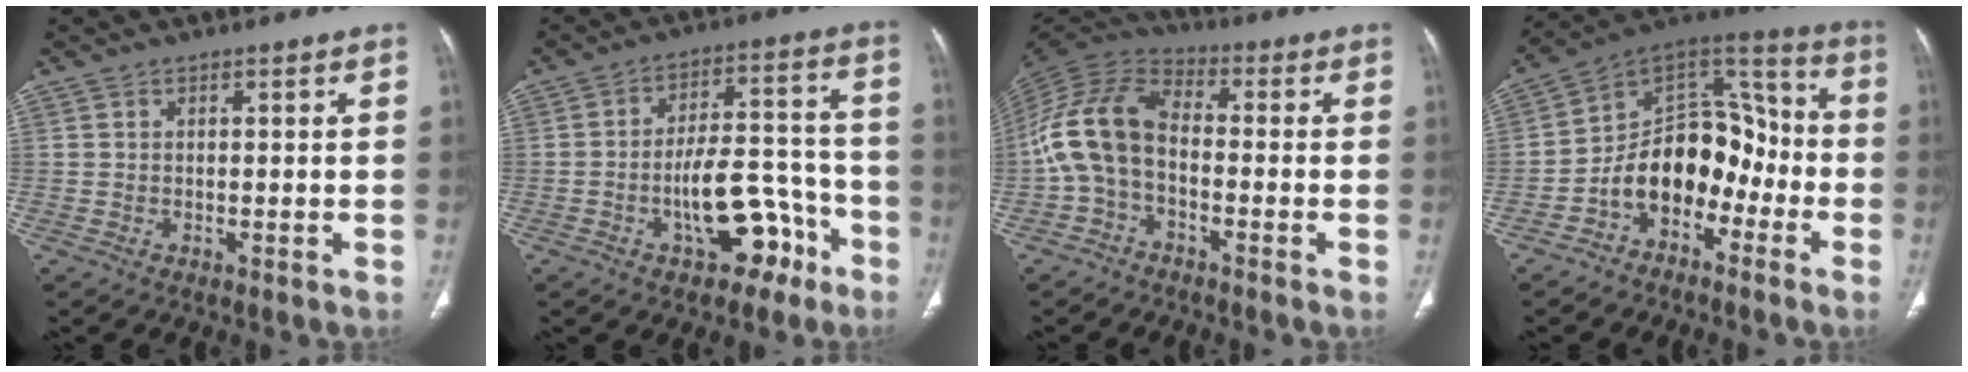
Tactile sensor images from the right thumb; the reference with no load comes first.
{"total": 12.7, "force": [-6.1, 6.4, 9.2], "torque": [-0.118, 0.062, -0.085]}
{"total": 11.6, "force": [-2.3, 7.0, 8.9], "torque": [-0.178, 0.042, -0.058]}
{"total": 15.1, "force": [-5.9, 10.4, 9.4], "torque": [-0.108, 0.093, -0.107]}